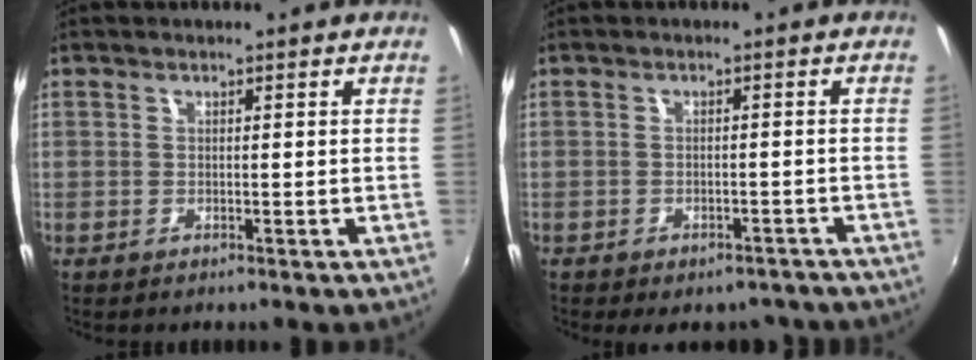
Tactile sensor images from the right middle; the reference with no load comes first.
{"total": 8.6, "force": [-7.0, 3.8, 3.2], "torque": [-0.061, -0.010, -0.079]}